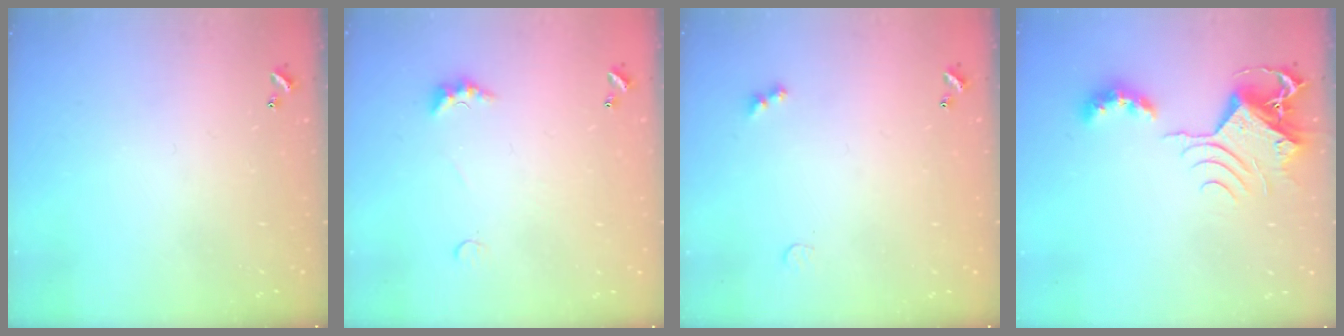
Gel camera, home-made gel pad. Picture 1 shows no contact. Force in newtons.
{"total": 2.2, "press": 2.1, "slide": 0.7}
{"total": 4.7, "press": 4.7, "slide": 0.6}
{"total": 8.9, "press": 8.9, "slide": 0.4}